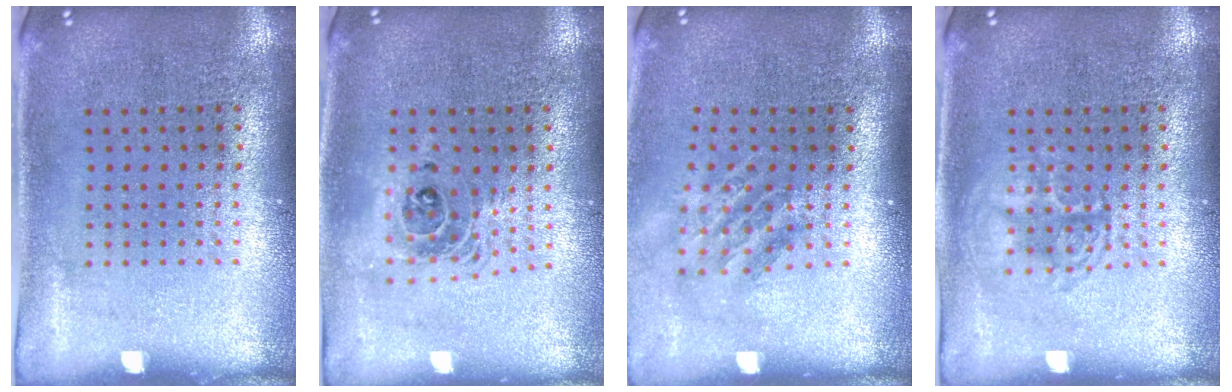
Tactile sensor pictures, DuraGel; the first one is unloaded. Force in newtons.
{"total": 1.6, "press": 1.3, "slide": 0.8}
{"total": 1.6, "press": 1.1, "slide": 1.1}
{"total": 2.2, "press": 2.1, "slide": 0.4}